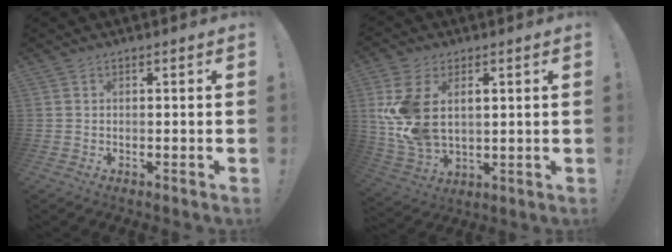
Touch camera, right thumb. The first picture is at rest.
{"total": 13.2, "force": [3.5, 8.3, 9.6], "torque": [-0.193, -0.021, 0.067]}